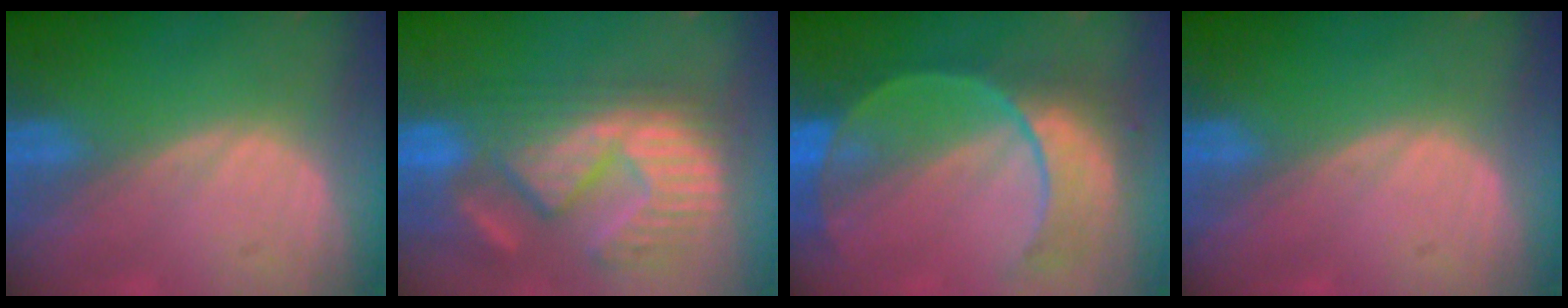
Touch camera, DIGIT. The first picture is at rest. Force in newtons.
{"total": 12.6, "press": 11.8, "slide": 4.4}
{"total": 8.9, "press": 8.2, "slide": 3.5}
{"total": 0.0}